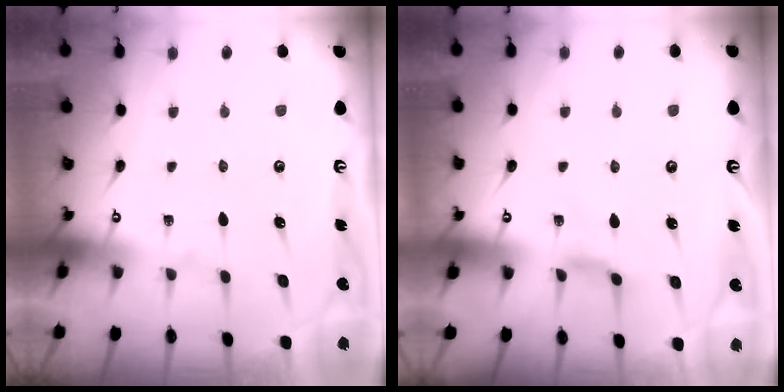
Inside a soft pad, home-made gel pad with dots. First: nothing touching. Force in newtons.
{"total": 2.8, "press": 2.8, "slide": 0.6}